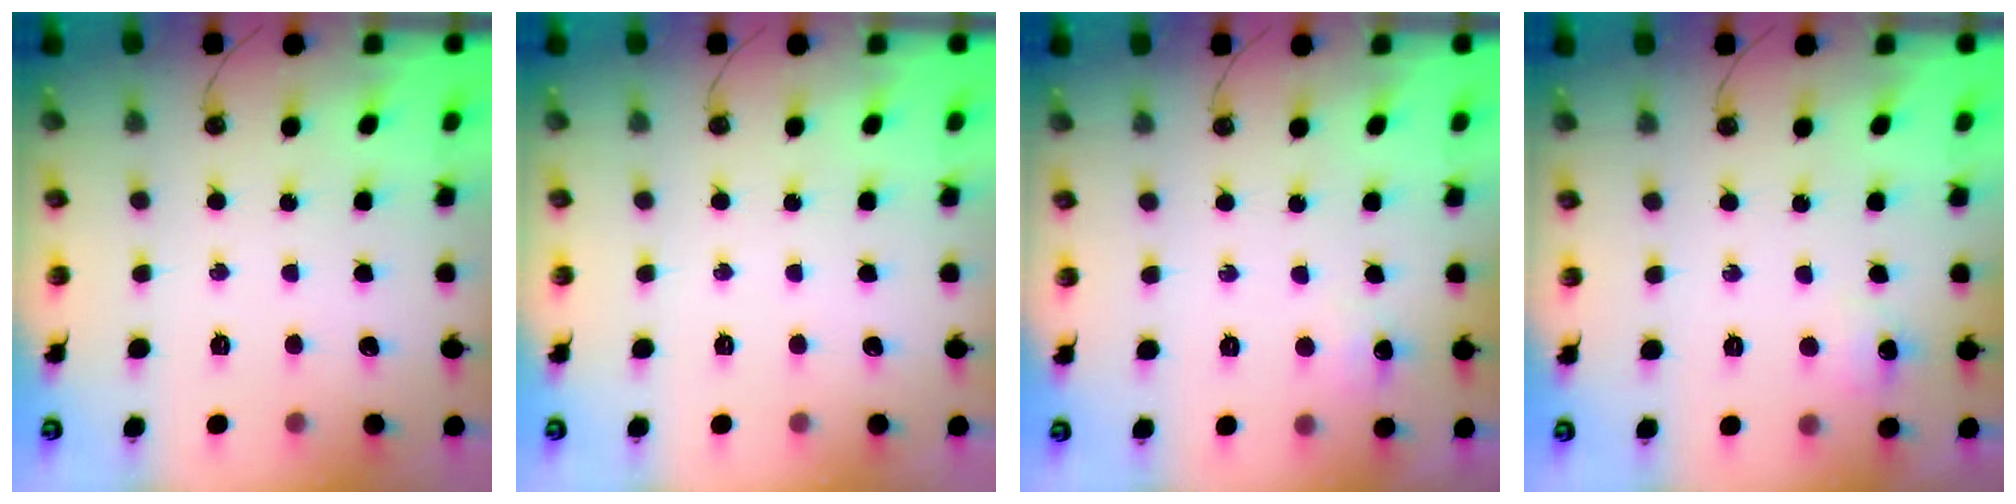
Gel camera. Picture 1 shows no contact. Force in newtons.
{"total": 0.0}
{"total": 5.1, "press": 5.1, "slide": 0.7}
{"total": 6.1, "press": 6.0, "slide": 0.8}